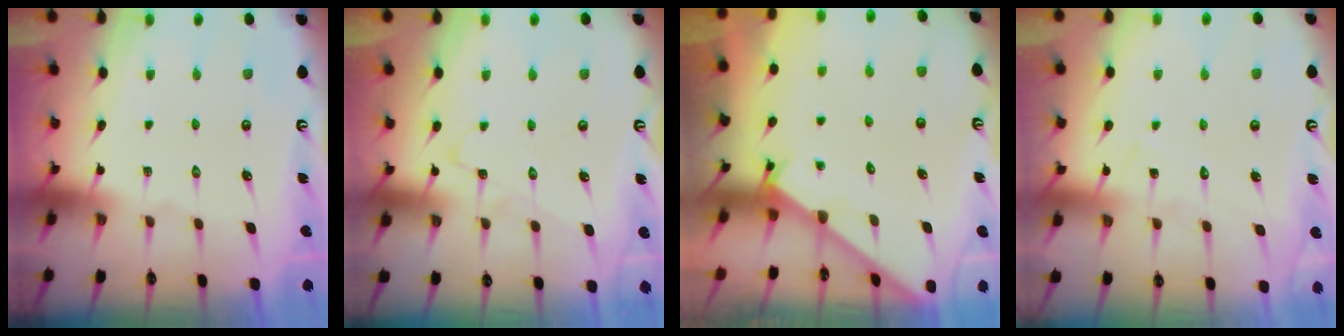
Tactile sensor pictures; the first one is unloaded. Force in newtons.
{"total": 5.0, "press": 5.0, "slide": 0.4}
{"total": 2.6, "press": 2.6, "slide": 0.2}
{"total": 6.8, "press": 6.8, "slide": 0.4}